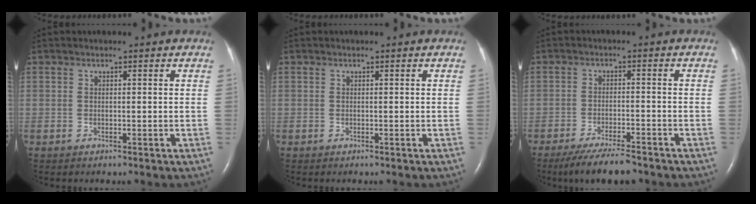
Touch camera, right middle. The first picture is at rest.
{"total": 0.0}
{"total": 8.0, "force": [-6.7, 1.0, 4.2], "torque": [-0.071, -0.021, -0.112]}